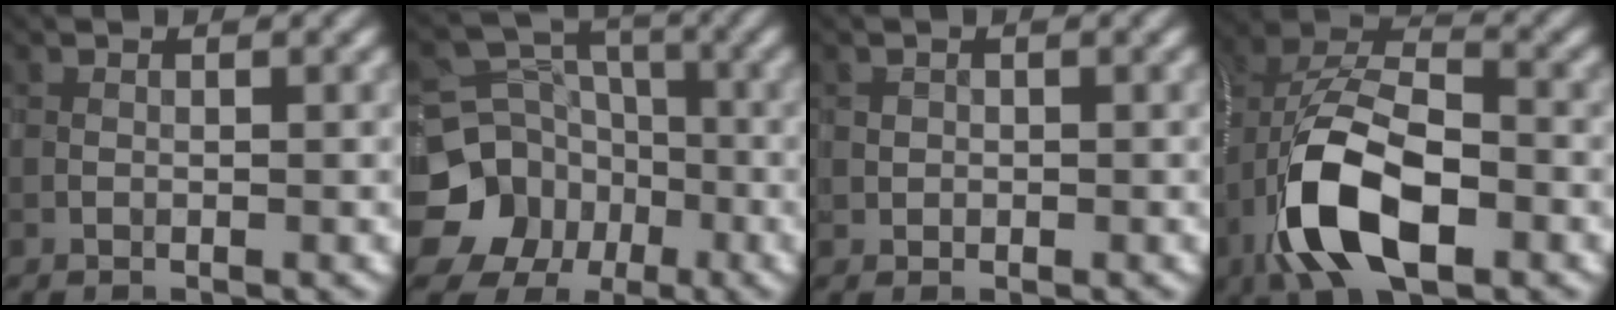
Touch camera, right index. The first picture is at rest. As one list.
[{"total": 10.4, "force": [-4.6, 9.0, 2.3], "torque": [-0.051, -0.010, -0.105]}, {"total": 0.6, "force": [0.2, 0.6, 0.0], "torque": [0.008, -0.002, 0.005]}, {"total": 10.9, "force": [-4.2, 5.3, 8.5], "torque": [-0.171, 0.004, -0.083]}]